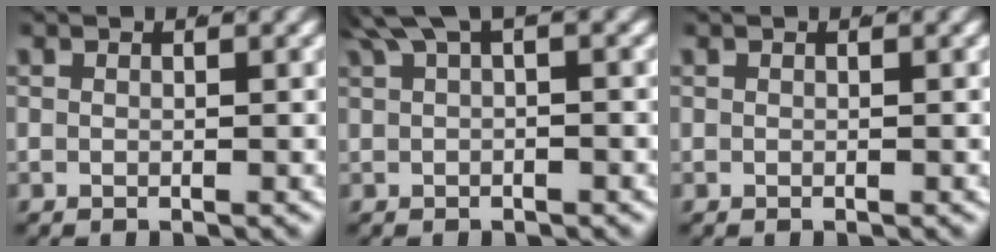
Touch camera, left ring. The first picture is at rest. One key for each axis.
{"total": 2.7, "fx": 1.6, "fy": 0.6, "fz": 2.1, "tx": -0.032, "ty": 0.008, "tz": 0.029}
{"total": 0.0}